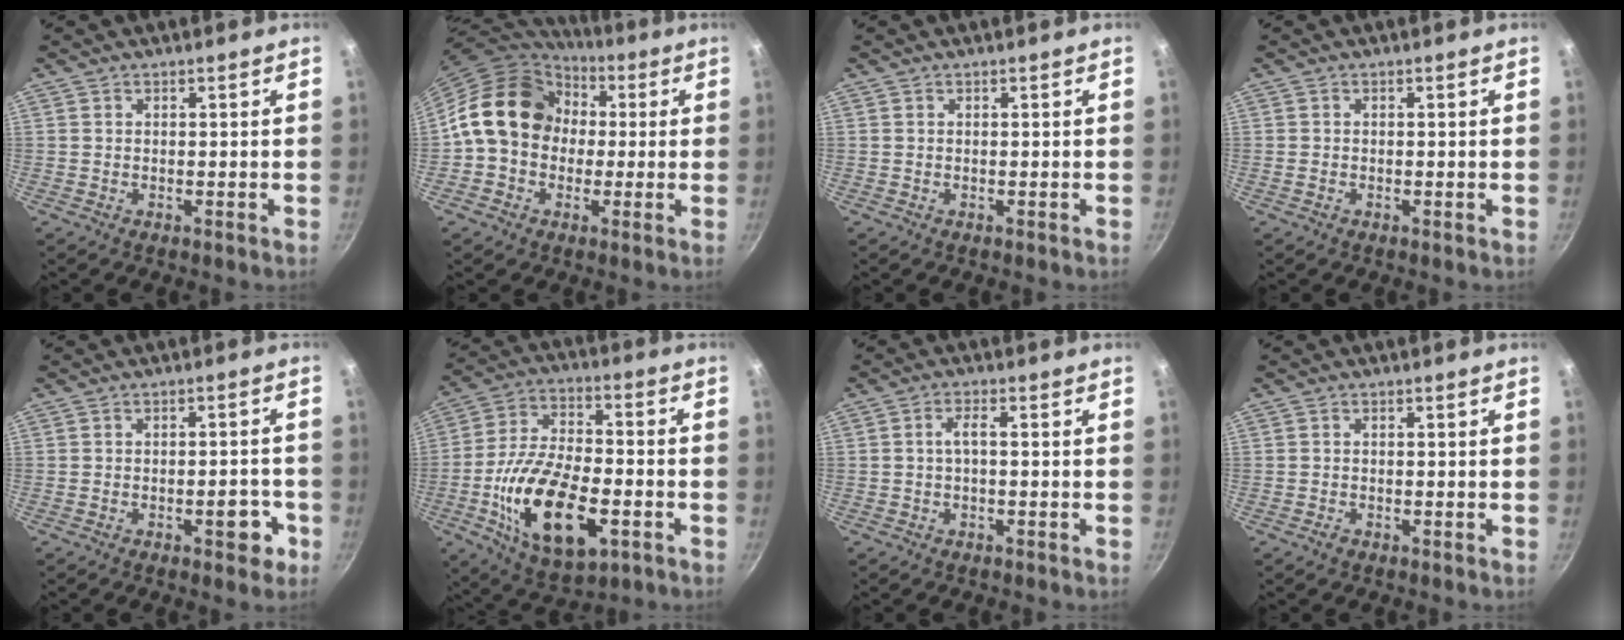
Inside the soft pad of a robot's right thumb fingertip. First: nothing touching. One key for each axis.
{"total": 16.2, "fx": 1.5, "fy": 13.4, "fz": 9.1, "tx": -0.118, "ty": 0.037, "tz": 0.011}
{"total": 0.0}
{"total": 0.7, "fx": -0.3, "fy": 0.6, "fz": 0.3, "tx": -0.005, "ty": 0.000, "tz": -0.007}
{"total": 5.2, "fx": -2.3, "fy": 2.5, "fz": 3.9, "tx": -0.028, "ty": 0.022, "tz": -0.027}
{"total": 20.7, "fx": -6.2, "fy": 10.3, "fz": 16.8, "tx": -0.298, "ty": 0.020, "tz": -0.105}
{"total": 2.5, "fx": -0.4, "fy": 0.9, "fz": 2.3, "tx": -0.050, "ty": 0.016, "tz": -0.007}
{"total": 1.1, "fx": -0.8, "fy": 0.6, "fz": 0.5, "tx": -0.011, "ty": 0.004, "tz": -0.015}